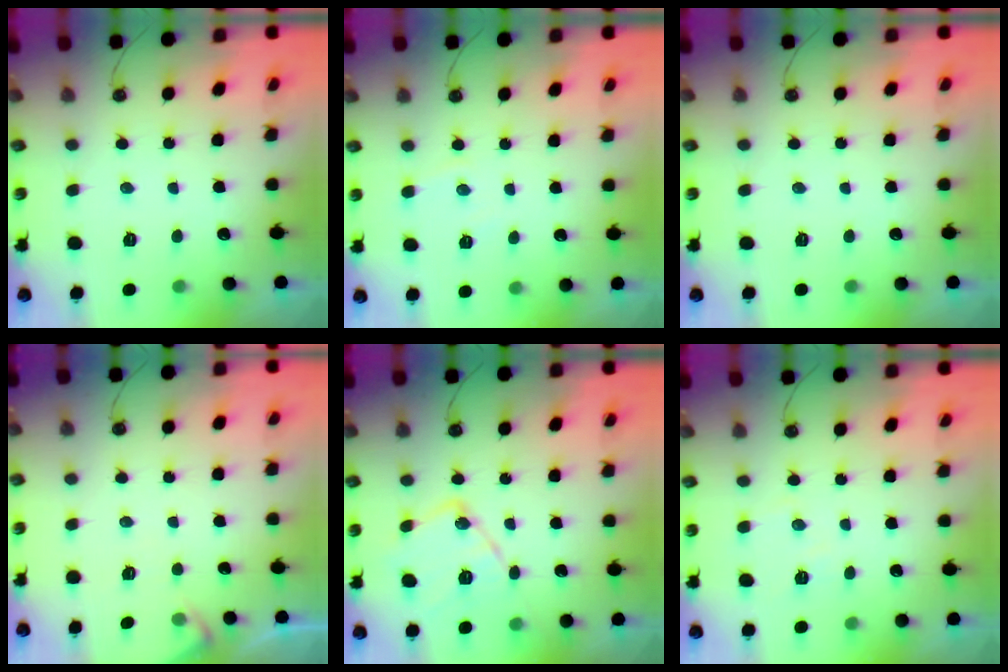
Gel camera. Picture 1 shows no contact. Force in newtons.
{"total": 3.8, "press": 3.7, "slide": 0.6}
{"total": 0.0}
{"total": 3.9, "press": 3.9, "slide": 0.6}
{"total": 15.4, "press": 15.4, "slide": 1.1}
{"total": 7.7, "press": 7.6, "slide": 0.7}